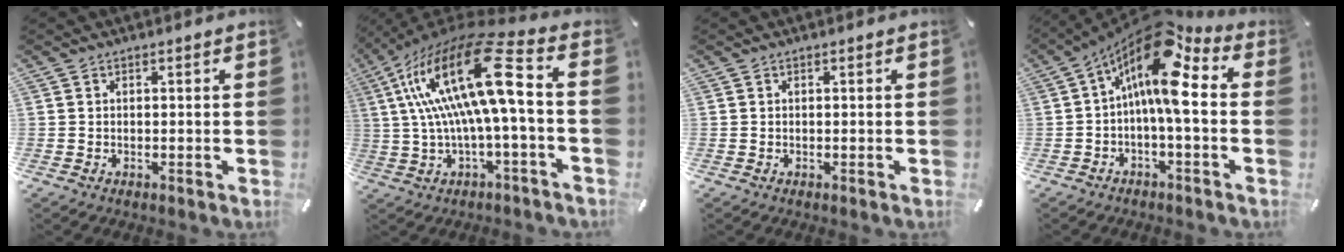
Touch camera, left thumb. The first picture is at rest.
{"total": 23.2, "force": [3.8, 5.5, 22.2], "torque": [-0.443, -0.018, 0.050]}
{"total": 0.0}
{"total": 14.2, "force": [4.4, 4.9, 12.6], "torque": [-0.234, -0.037, 0.067]}